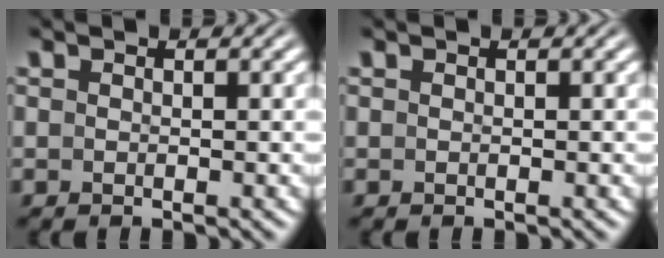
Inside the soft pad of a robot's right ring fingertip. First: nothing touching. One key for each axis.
{"total": 0.0}